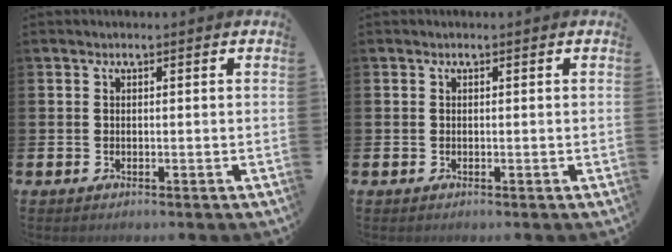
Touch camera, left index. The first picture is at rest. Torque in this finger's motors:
{"motor_torque": [0.03, 0.01, -0.01, 0.01]}